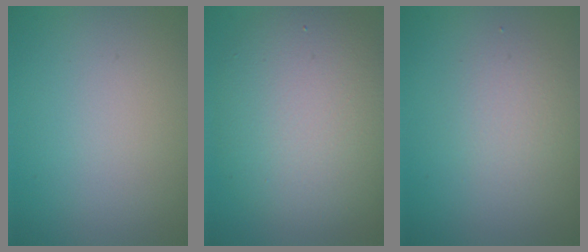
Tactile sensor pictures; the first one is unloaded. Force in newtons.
{"total": 8.1, "press": 8.1, "slide": 0.4}
{"total": 2.0, "press": 2.0, "slide": 0.1}